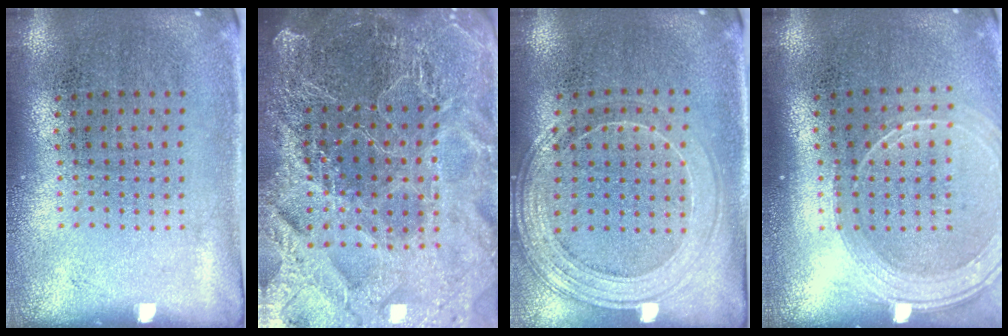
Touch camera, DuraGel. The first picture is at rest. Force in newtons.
{"total": 6.1, "press": 5.3, "slide": 3.0}
{"total": 1.5, "press": 1.5, "slide": 0.4}
{"total": 1.9, "press": 1.8, "slide": 0.8}